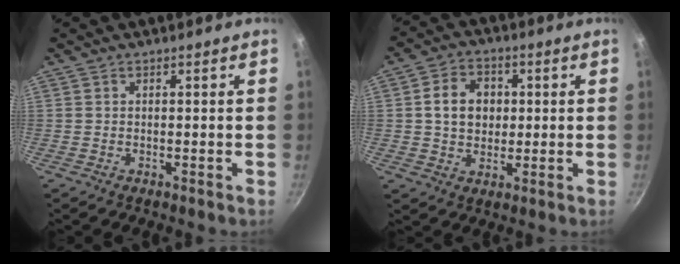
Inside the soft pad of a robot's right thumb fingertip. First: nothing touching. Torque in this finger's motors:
{"motor_torque": [0.51, 1.57, 0.54, 0.00, 0.14]}